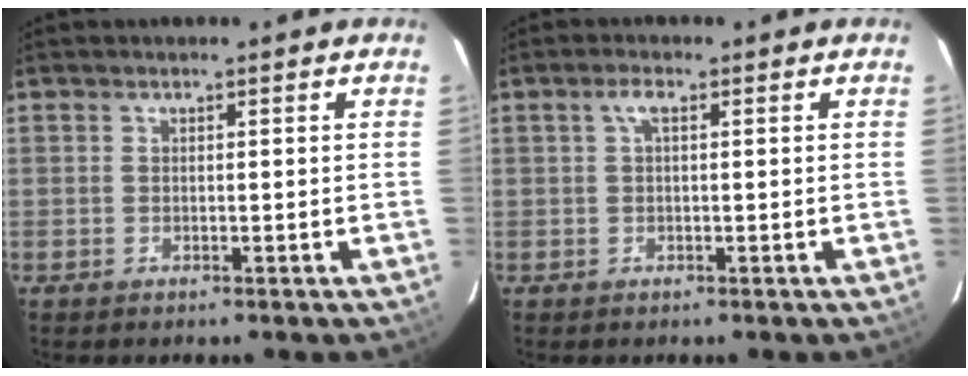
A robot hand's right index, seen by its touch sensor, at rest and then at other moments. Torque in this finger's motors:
{"motor_torque": [0.30, 0.04, 0.14, 0.04]}